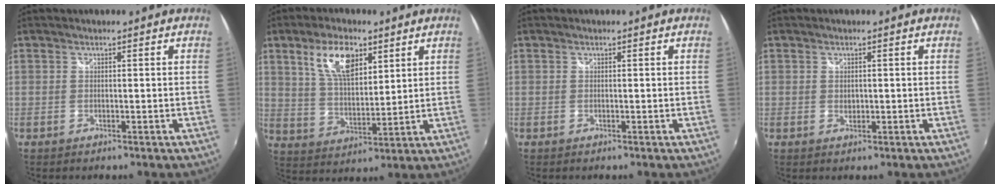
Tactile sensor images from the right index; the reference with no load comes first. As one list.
[{"total": 10.8, "force": [5.5, 4.9, 7.9], "torque": [-0.145, 0.012, 0.107]}, {"total": 0.0}, {"total": 1.3, "force": [0.0, 1.0, 0.7], "torque": [-0.010, 0.000, 0.000]}]